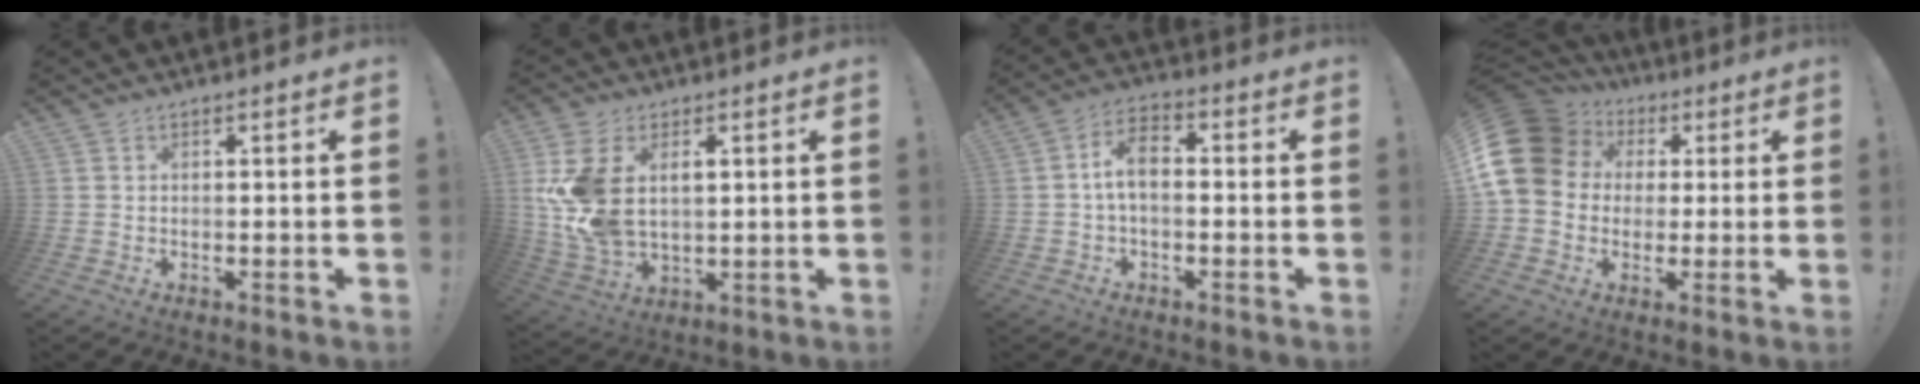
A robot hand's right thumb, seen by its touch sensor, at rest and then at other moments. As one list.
[{"total": 12.7, "force": [3.2, 8.0, 9.3], "torque": [-0.173, -0.019, 0.062]}, {"total": 7.3, "force": [-0.5, 3.9, 6.1], "torque": [-0.112, 0.010, -0.005]}, {"total": 16.5, "force": [3.6, 13.5, 8.9], "torque": [-0.157, -0.007, 0.074]}]